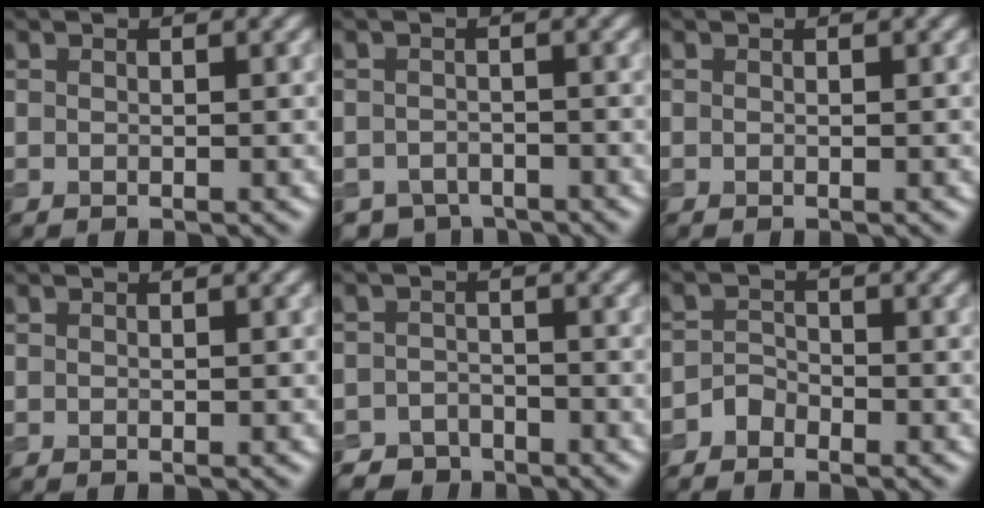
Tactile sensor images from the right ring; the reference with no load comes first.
{"total": 2.9, "force": [-2.5, 1.4, 0.6], "torque": [0.000, -0.007, -0.045]}
{"total": 0.0}
{"total": 0.0}
{"total": 3.4, "force": [-2.9, 1.7, 0.3], "torque": [0.010, 0.001, -0.053]}
{"total": 1.6, "force": [-1.3, 0.9, 0.2], "torque": [-0.002, 0.011, -0.028]}